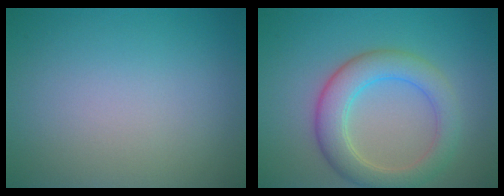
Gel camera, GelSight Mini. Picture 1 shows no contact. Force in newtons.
{"total": 4.9, "press": 4.9, "slide": 0.0}